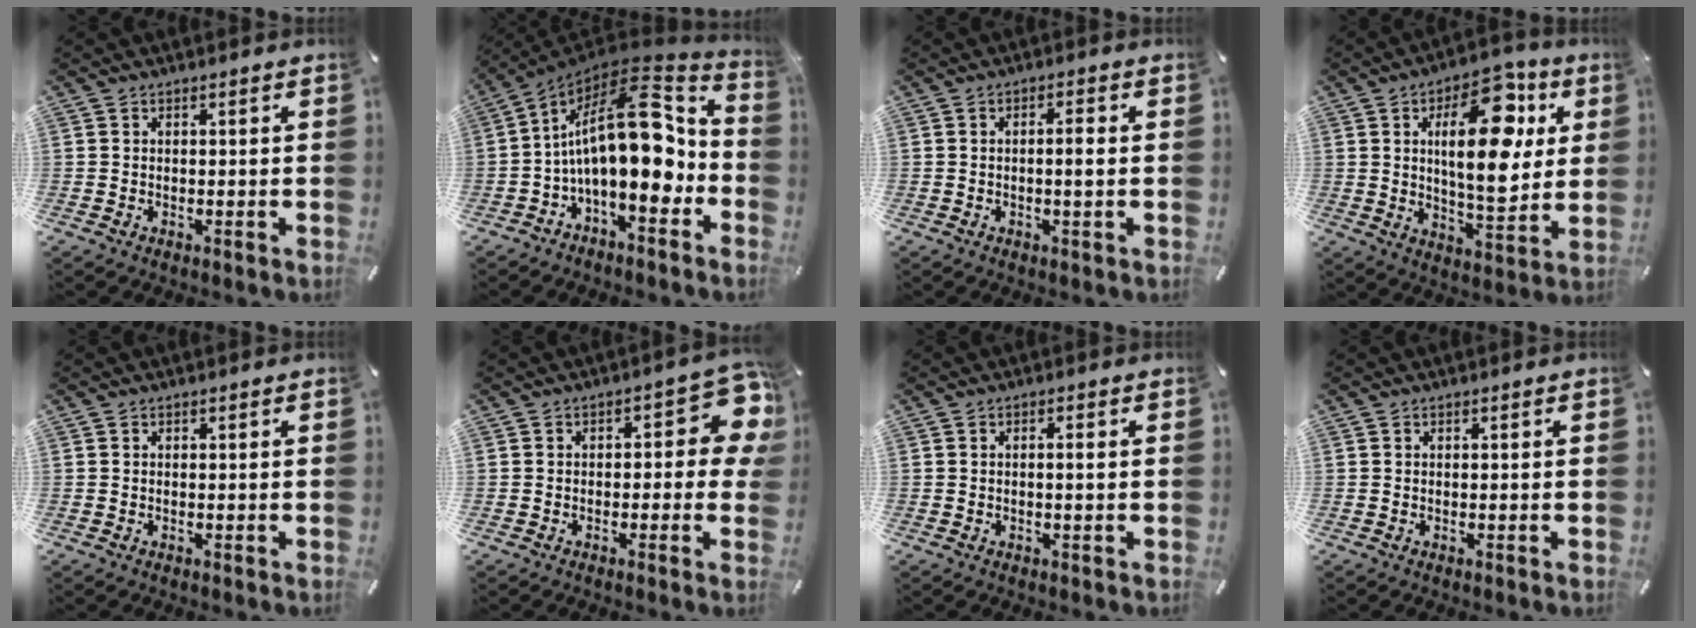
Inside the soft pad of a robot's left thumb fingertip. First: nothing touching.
{"total": 22.2, "force": [0.7, 10.1, 19.8], "torque": [-0.343, -0.024, 0.007]}
{"total": 3.3, "force": [0.0, 0.6, 3.2], "torque": [-0.060, 0.002, -0.003]}
{"total": 20.4, "force": [6.3, 9.9, 16.7], "torque": [-0.242, -0.017, 0.093]}
{"total": 0.0}
{"total": 10.9, "force": [2.3, 5.0, 9.4], "torque": [-0.114, -0.016, 0.039]}
{"total": 1.5, "force": [0.0, 0.1, 1.5], "torque": [-0.028, -0.002, -0.001]}
{"total": 0.0}